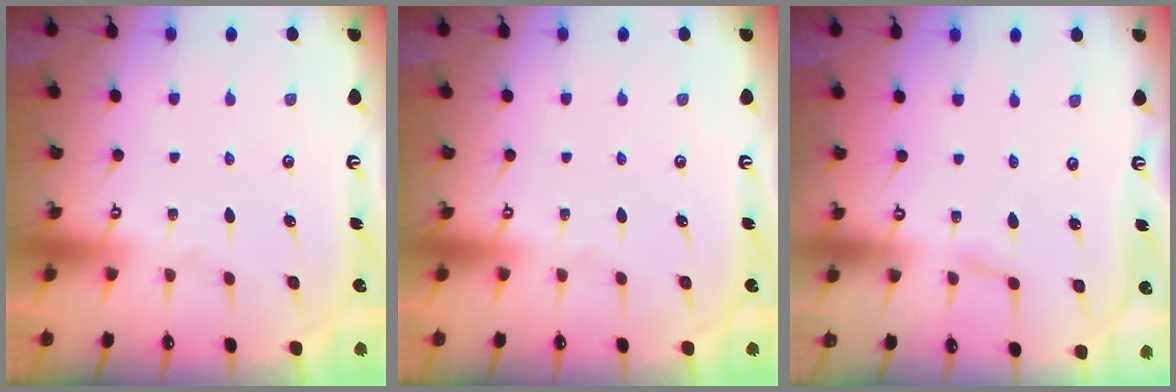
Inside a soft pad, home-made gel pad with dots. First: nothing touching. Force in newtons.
{"total": 0.0}
{"total": 1.2, "press": 1.2, "slide": 0.1}